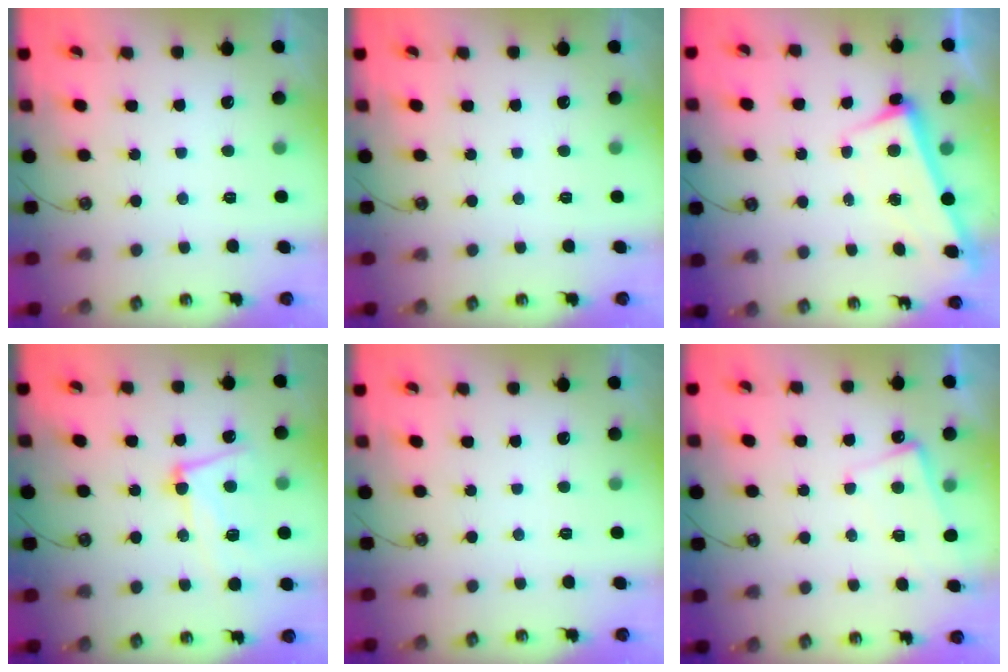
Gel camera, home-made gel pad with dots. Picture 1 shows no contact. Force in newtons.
{"total": 0.0}
{"total": 2.5, "press": 2.4, "slide": 0.7}
{"total": 10.2, "press": 10.1, "slide": 1.5}
{"total": 0.0}
{"total": 3.6, "press": 3.6, "slide": 0.4}